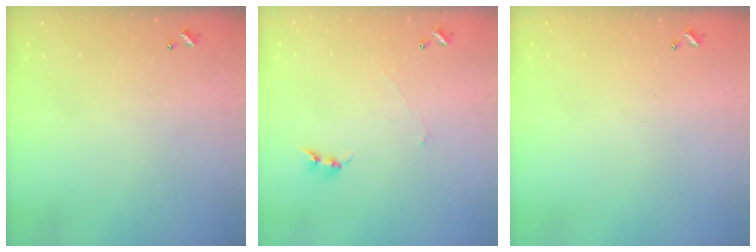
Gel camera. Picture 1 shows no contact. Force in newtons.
{"total": 1.0, "press": 0.8, "slide": 0.6}
{"total": 0.0}